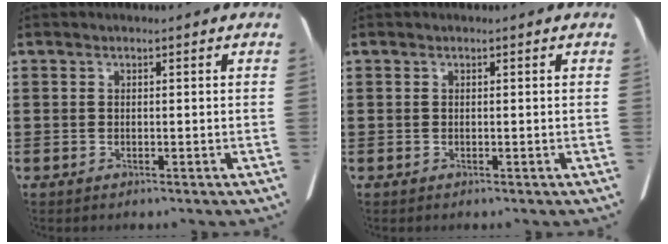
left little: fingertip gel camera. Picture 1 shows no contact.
{"total": 0.0}